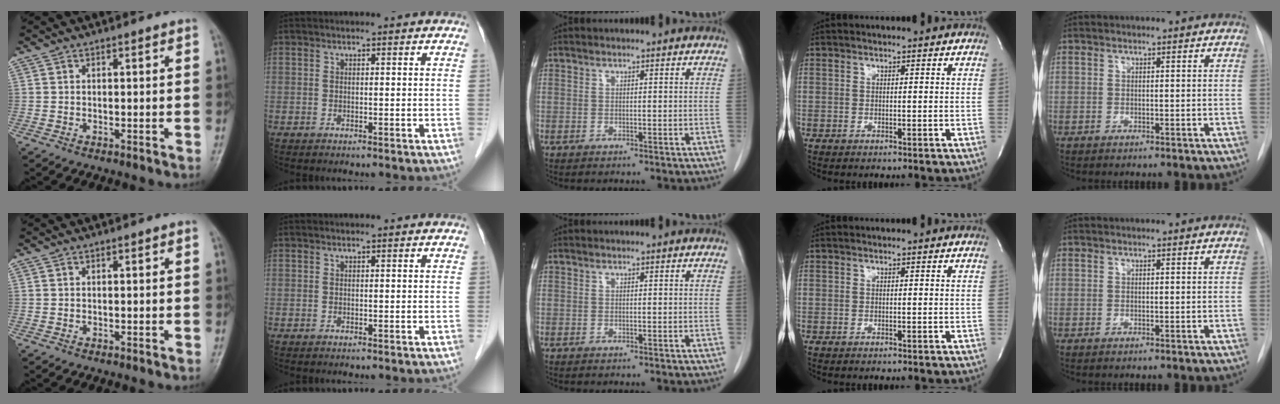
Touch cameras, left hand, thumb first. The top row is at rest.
{}